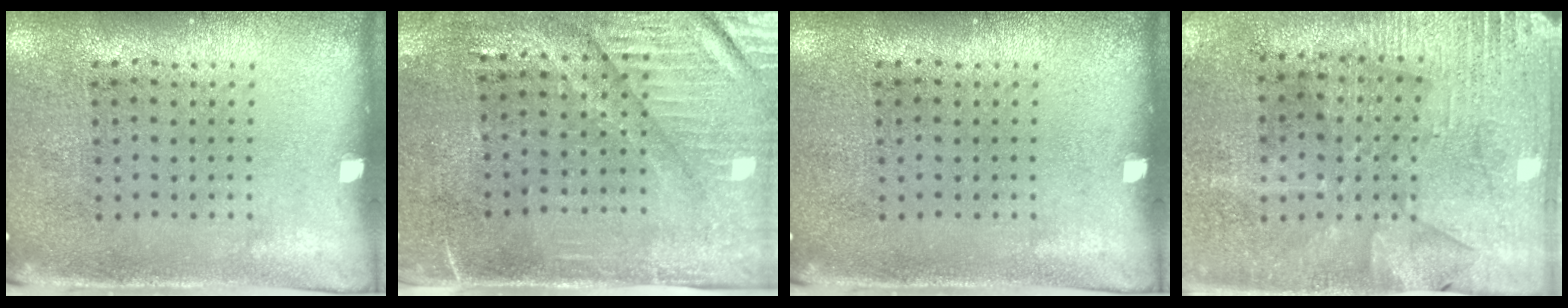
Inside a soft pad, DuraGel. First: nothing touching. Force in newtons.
{"total": 3.5, "press": 3.2, "slide": 1.5}
{"total": 0.0}
{"total": 2.9, "press": 2.8, "slide": 0.8}